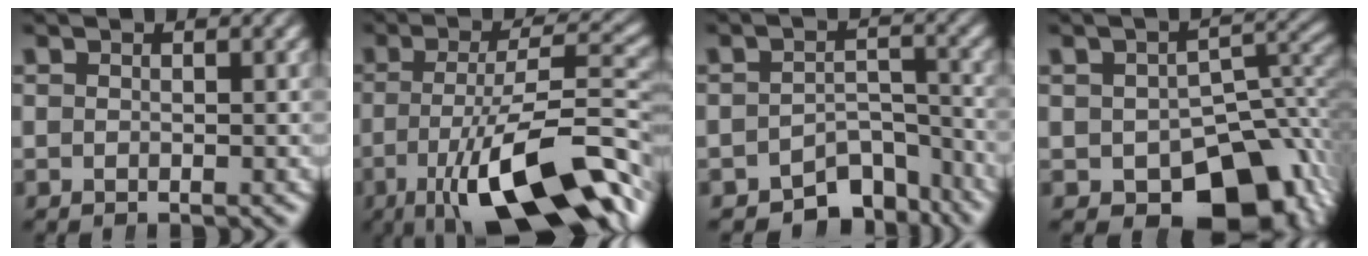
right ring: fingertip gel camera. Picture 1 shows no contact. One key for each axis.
{"total": 13.3, "fx": -6.1, "fy": 4.0, "fz": 11.1, "tx": -0.161, "ty": -0.023, "tz": -0.073}
{"total": 7.7, "fx": -6.6, "fy": 3.2, "fz": 2.6, "tx": -0.012, "ty": -0.012, "tz": -0.098}
{"total": 13.5, "fx": -5.6, "fy": 8.6, "fz": 8.8, "tx": -0.107, "ty": -0.045, "tz": -0.058}